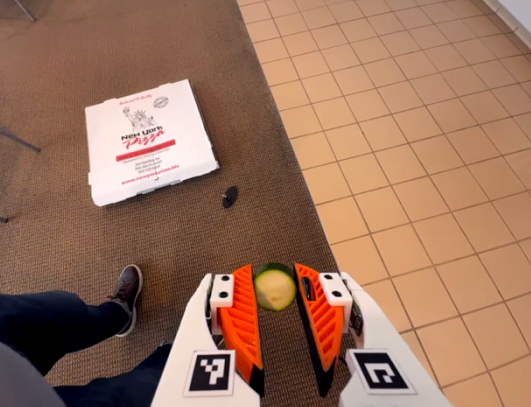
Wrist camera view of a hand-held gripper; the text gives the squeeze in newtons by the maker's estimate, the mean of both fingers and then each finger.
{"total": 7.1, "left": 7.0, "right": 7.3}